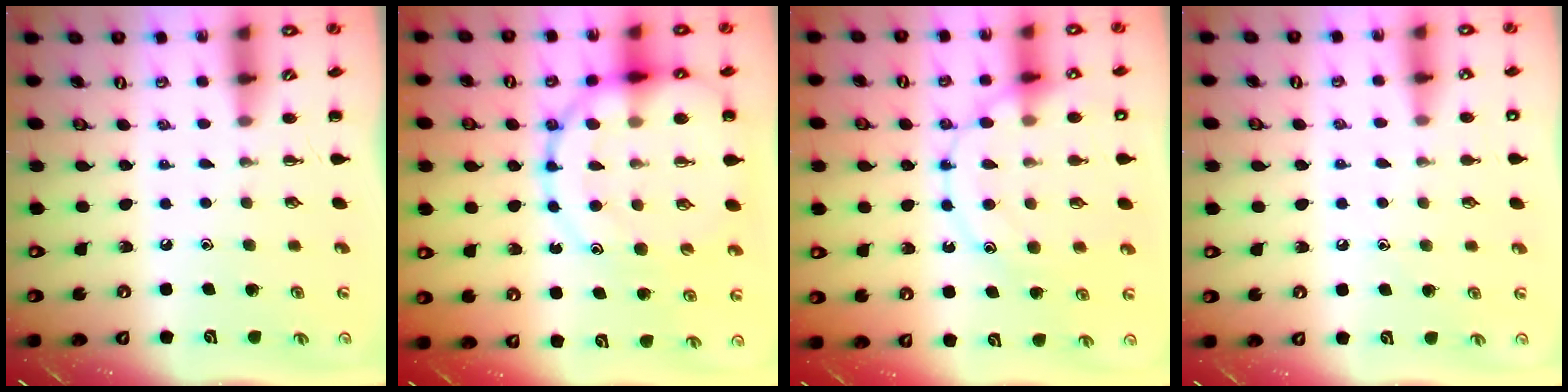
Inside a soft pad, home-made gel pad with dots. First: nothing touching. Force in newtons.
{"total": 20.7, "press": 20.5, "slide": 2.6}
{"total": 15.7, "press": 15.7, "slide": 1.2}
{"total": 6.9, "press": 6.6, "slide": 1.9}